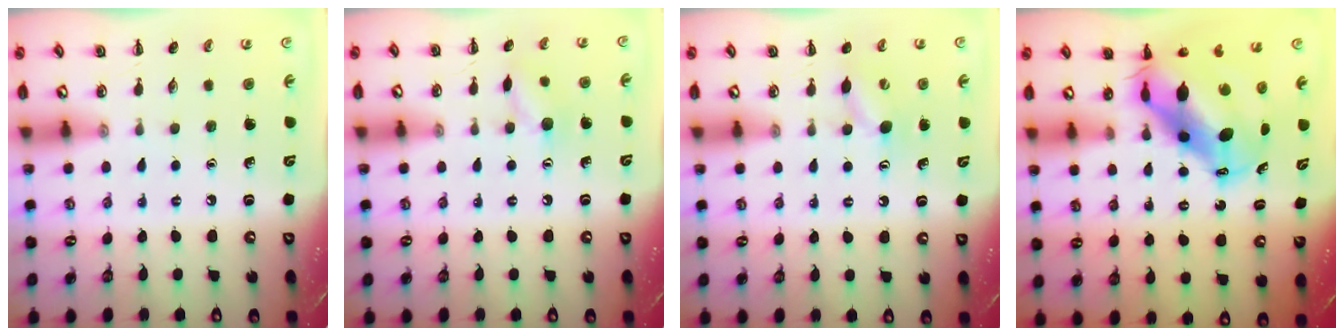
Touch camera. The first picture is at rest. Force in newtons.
{"total": 7.6, "press": 7.6, "slide": 0.6}
{"total": 6.4, "press": 6.2, "slide": 1.3}
{"total": 11.6, "press": 11.2, "slide": 3.0}